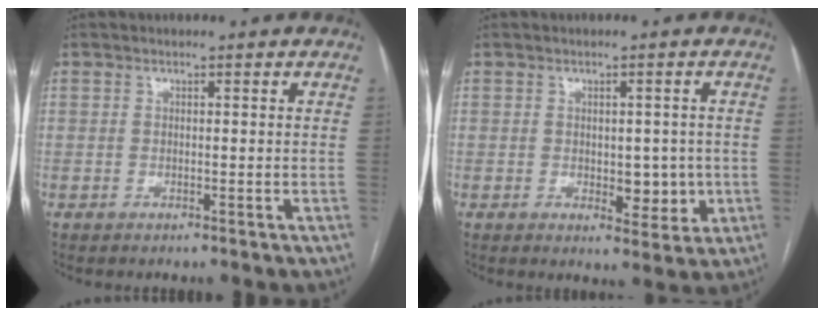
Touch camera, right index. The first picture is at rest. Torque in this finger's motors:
{"motor_torque": [0.23, 0.09, 0.07, 0.03]}